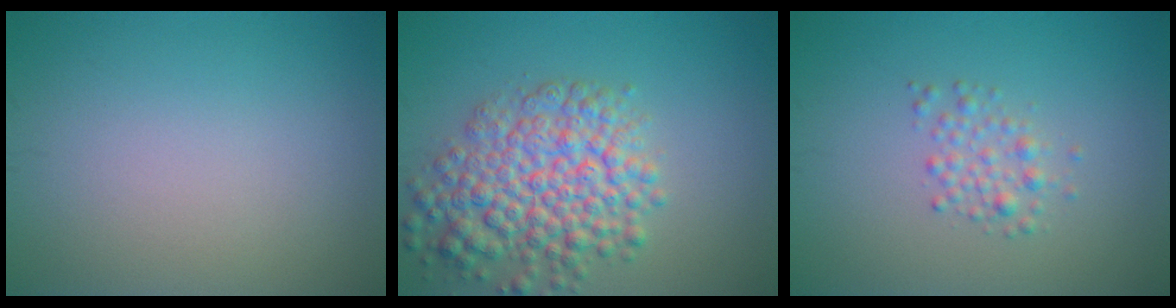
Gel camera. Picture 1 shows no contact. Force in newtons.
{"total": 7.0, "press": 7.0, "slide": 0.3}
{"total": 1.8, "press": 1.8, "slide": 0.0}